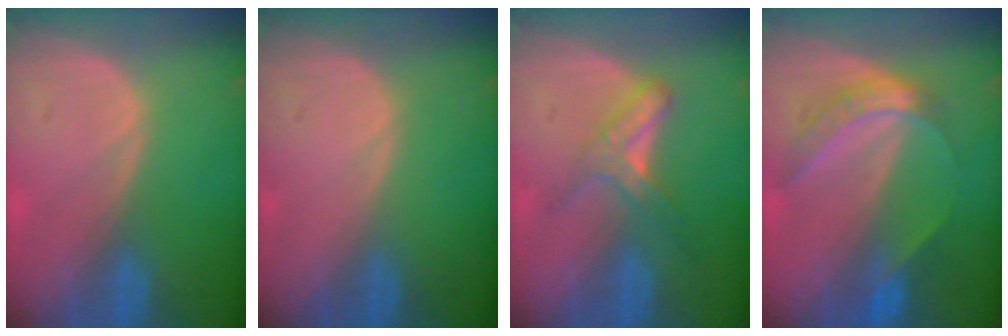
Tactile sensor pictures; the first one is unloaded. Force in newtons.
{"total": 0.0}
{"total": 5.9, "press": 5.1, "slide": 3.0}
{"total": 6.3, "press": 5.2, "slide": 3.4}